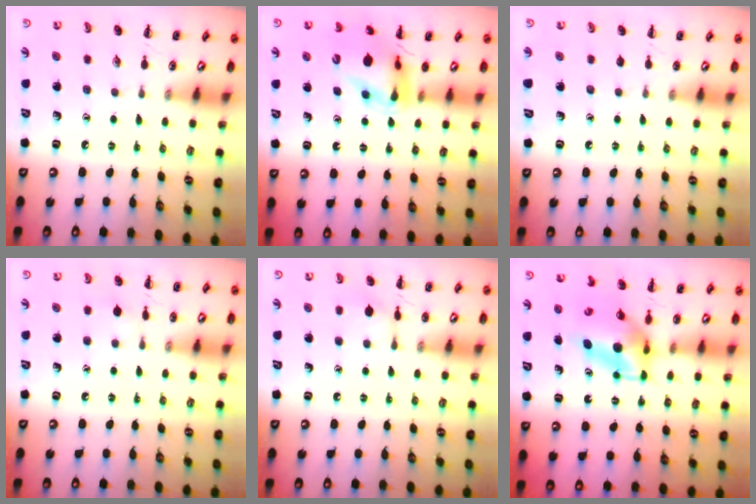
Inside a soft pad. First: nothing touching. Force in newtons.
{"total": 11.9, "press": 11.5, "slide": 3.3}
{"total": 0.0}
{"total": 3.8, "press": 3.6, "slide": 1.3}
{"total": 5.0, "press": 5.0, "slide": 0.5}
{"total": 5.4, "press": 5.1, "slide": 1.5}